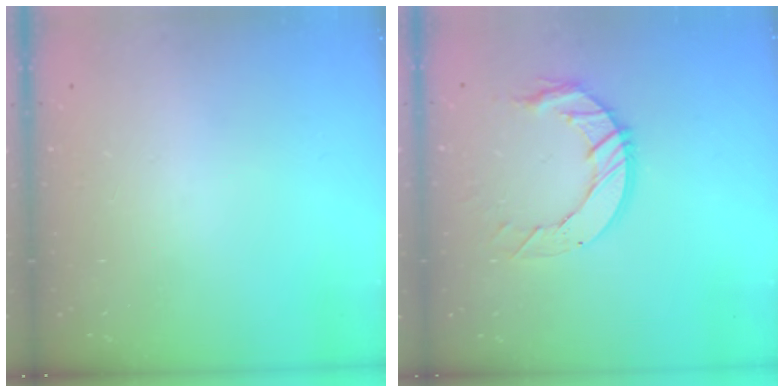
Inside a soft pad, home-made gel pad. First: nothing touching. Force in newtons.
{"total": 11.0, "press": 11.0, "slide": 1.2}